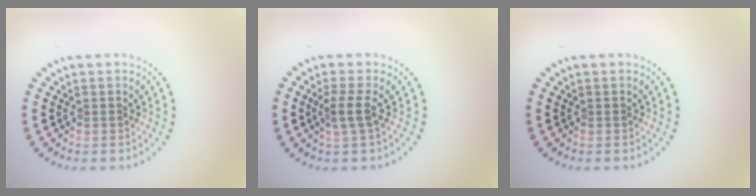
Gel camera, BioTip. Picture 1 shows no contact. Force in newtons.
{"total": 1.9, "press": 1.4, "slide": 1.2}
{"total": 0.0}